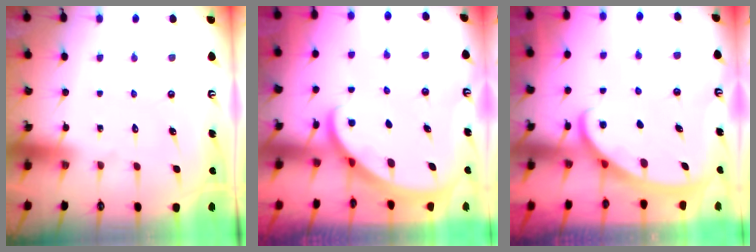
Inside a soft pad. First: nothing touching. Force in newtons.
{"total": 2.7, "press": 2.7, "slide": 0.2}
{"total": 2.8, "press": 2.8, "slide": 0.4}